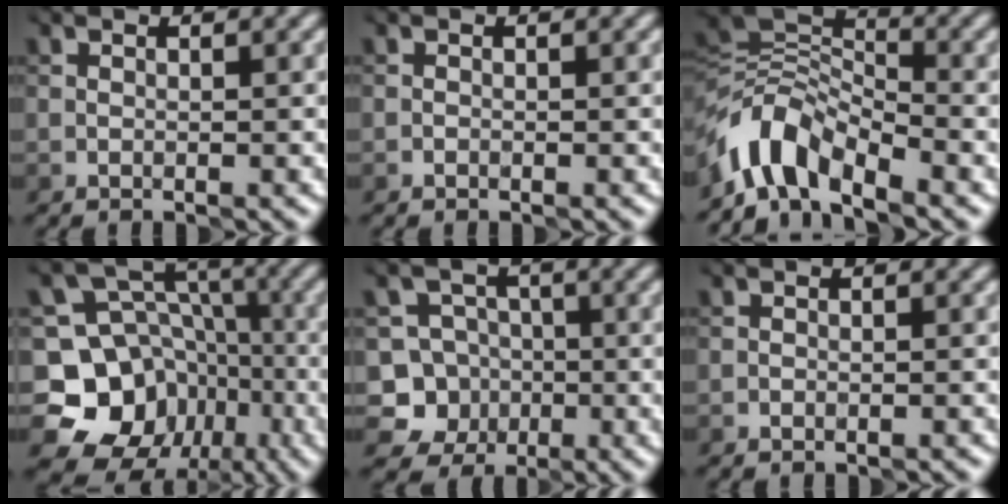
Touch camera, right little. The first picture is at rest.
{"total": 0.5, "force": [-0.4, -0.1, -0.3], "torque": [0.007, -0.002, -0.011]}
{"total": 5.5, "force": [-4.7, 1.8, 2.4], "torque": [-0.029, -0.001, -0.100]}
{"total": 11.6, "force": [-5.3, 9.6, 3.9], "torque": [-0.088, -0.002, -0.097]}
{"total": 6.7, "force": [-3.3, 5.8, 0.7], "torque": [0.004, -0.011, -0.075]}
{"total": 0.7, "force": [-0.7, 0.0, -0.2], "torque": [0.008, 0.000, -0.013]}